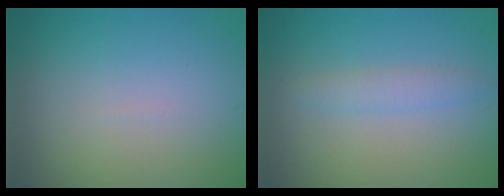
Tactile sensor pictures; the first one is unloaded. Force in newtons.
{"total": 1.8, "press": 1.8, "slide": 0.2}